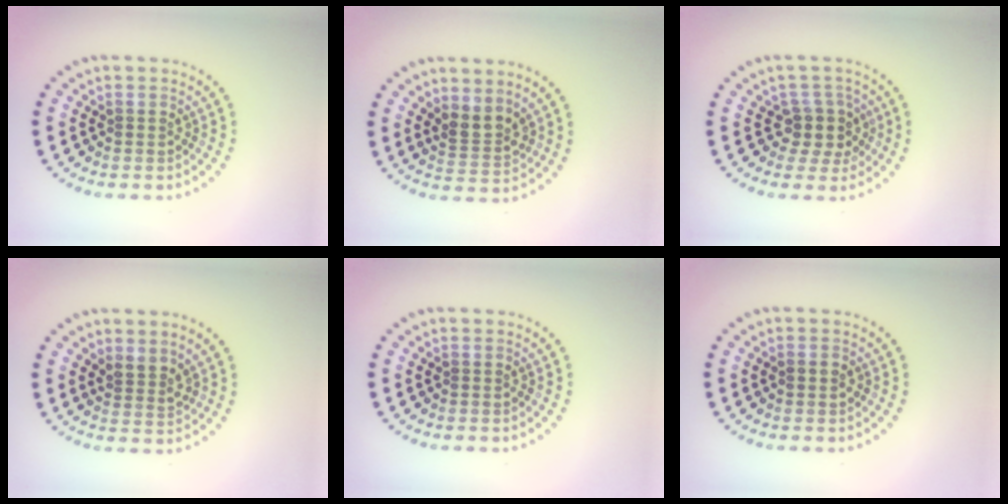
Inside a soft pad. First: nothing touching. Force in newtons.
{"total": 2.7, "press": 2.2, "slide": 1.4}
{"total": 2.7, "press": 2.3, "slide": 1.5}
{"total": 1.8, "press": 1.3, "slide": 1.2}
{"total": 0.0}
{"total": 1.2, "press": 1.2, "slide": 0.2}